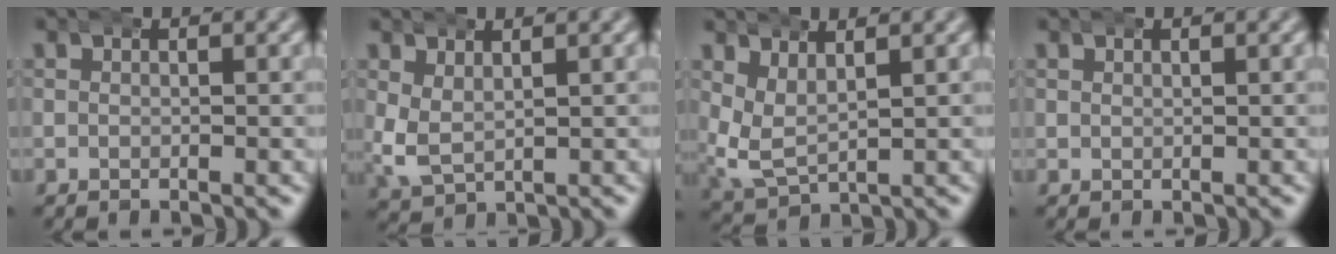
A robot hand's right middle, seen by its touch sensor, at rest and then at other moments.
{"total": 2.7, "force": [1.0, 2.0, 1.6], "torque": [-0.060, -0.022, 0.034]}
{"total": 4.6, "force": [1.6, 3.4, 2.6], "torque": [-0.085, -0.023, 0.041]}
{"total": 0.5, "force": [0.5, 0.2, -0.1], "torque": [-0.001, -0.005, 0.012]}